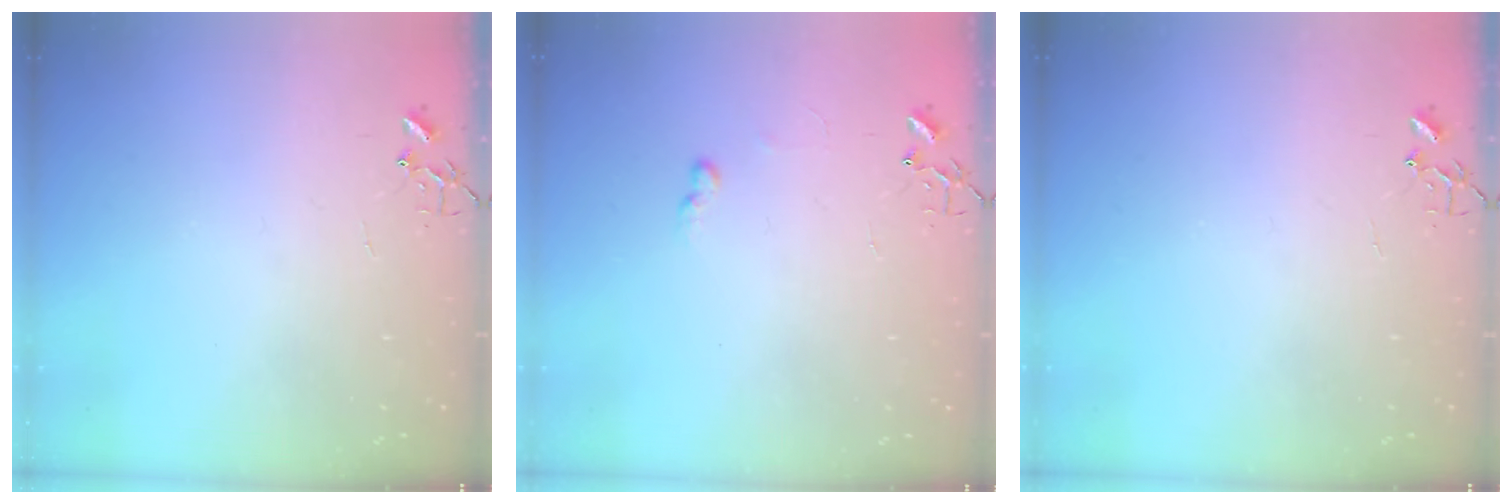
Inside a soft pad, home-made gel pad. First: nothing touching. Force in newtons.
{"total": 5.4, "press": 5.4, "slide": 0.6}
{"total": 0.0}